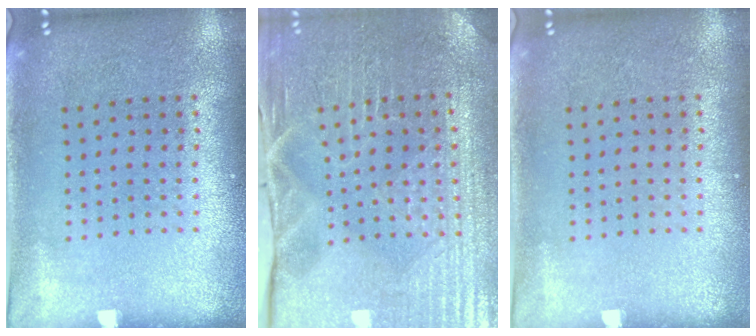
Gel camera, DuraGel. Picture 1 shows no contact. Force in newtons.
{"total": 4.0, "press": 4.0, "slide": 0.5}
{"total": 0.0}